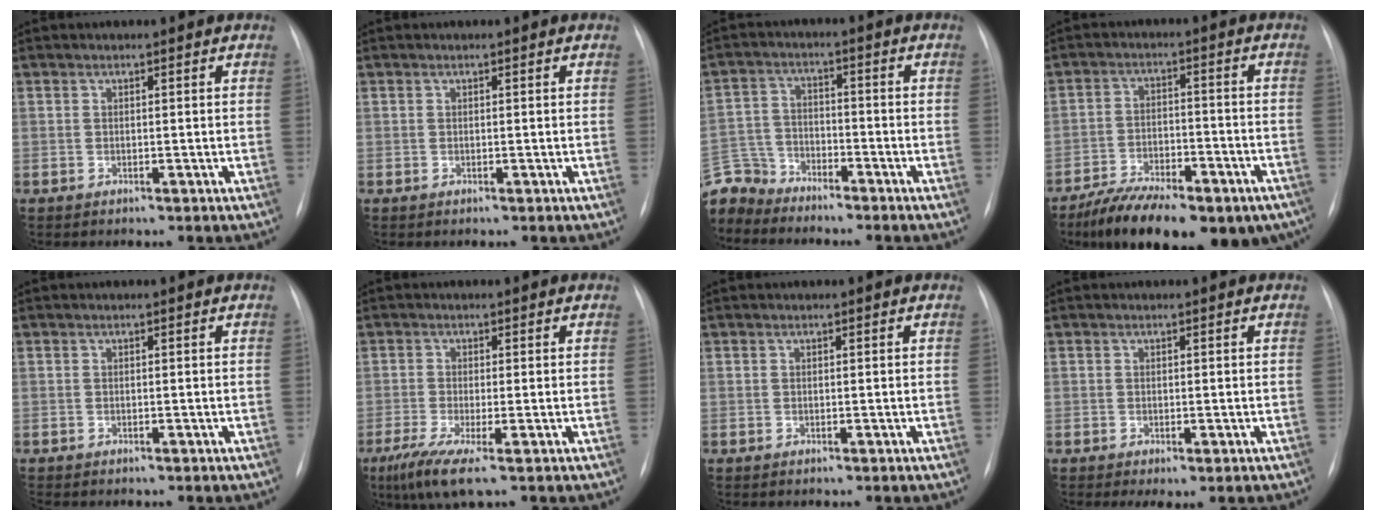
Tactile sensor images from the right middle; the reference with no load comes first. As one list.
[{"total": 0.0}, {"total": 8.5, "force": [-8.0, 2.9, 0.0], "torque": [-0.010, 0.011, -0.162]}, {"total": 20.2, "force": [-14.5, 7.9, 11.8], "torque": [-0.158, 0.007, -0.212]}, {"total": 0.6, "force": [-0.5, 0.2, 0.2], "torque": [-0.003, 0.000, -0.008]}, {"total": 5.5, "force": [-3.0, 0.4, 4.6], "torque": [-0.091, -0.020, -0.055]}, {"total": 0.0}, {"total": 1.7, "force": [-0.7, 0.6, 1.5], "torque": [-0.023, -0.005, -0.007]}]